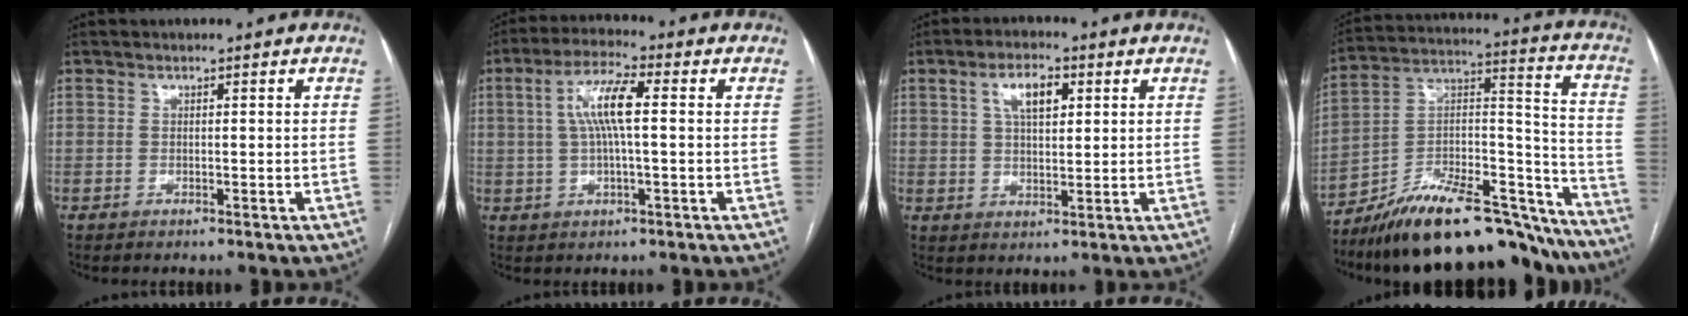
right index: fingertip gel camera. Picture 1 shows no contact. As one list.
[{"total": 7.7, "force": [1.0, 1.4, 7.5], "torque": [-0.151, 0.017, 0.019]}, {"total": 6.2, "force": [2.3, 2.6, 5.1], "torque": [-0.097, 0.012, 0.044]}, {"total": 29.7, "force": [-24.9, 8.4, 13.9], "torque": [-0.182, 0.031, -0.375]}]